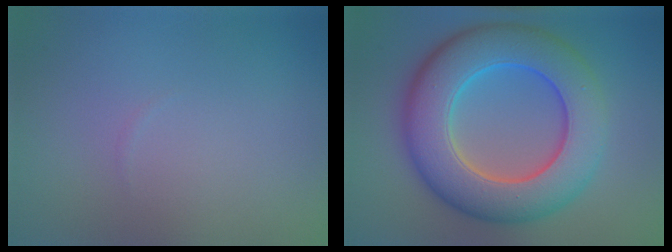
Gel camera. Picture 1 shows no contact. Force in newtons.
{"total": 11.1, "press": 11.1, "slide": 0.5}